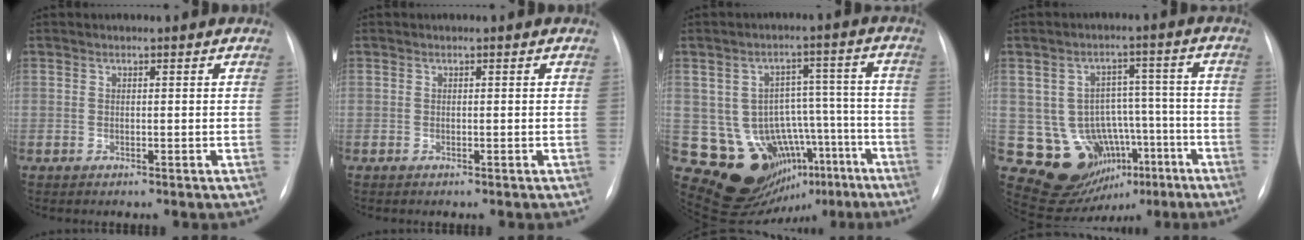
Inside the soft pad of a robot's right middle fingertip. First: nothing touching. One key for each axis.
{"total": 0.0}
{"total": 16.0, "fx": -7.9, "fy": 11.8, "fz": 7.4, "tx": -0.092, "ty": 0.063, "tz": -0.099}
{"total": 12.9, "fx": -5.4, "fy": 10.3, "fz": 5.7, "tx": -0.073, "ty": 0.038, "tz": -0.060}